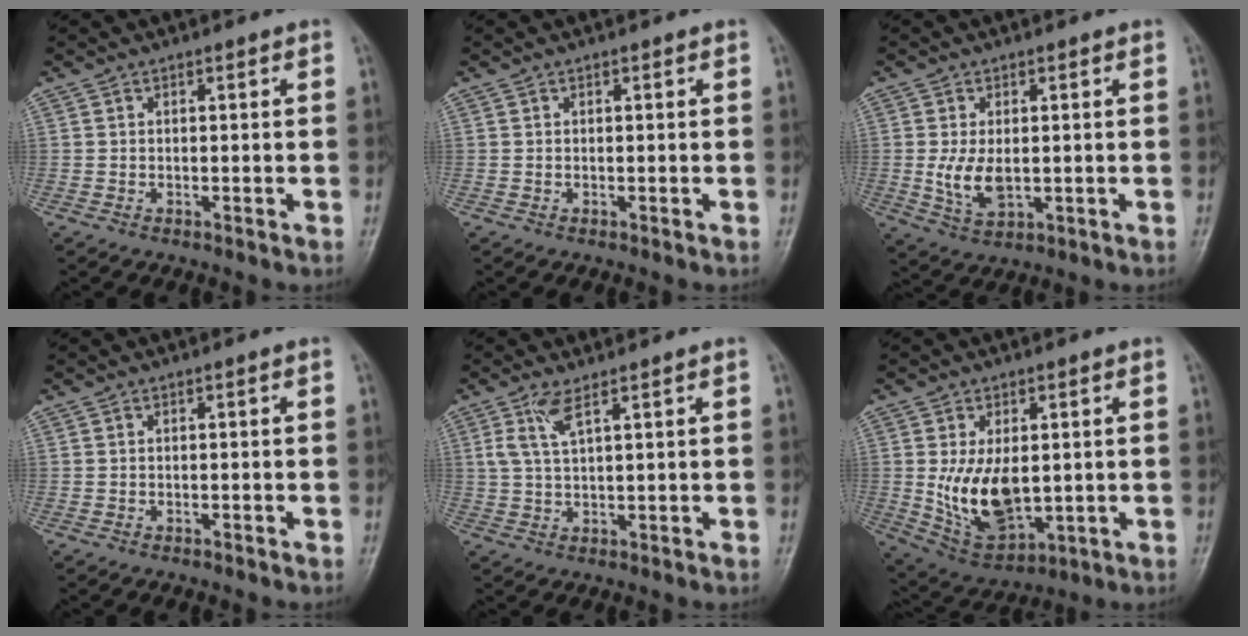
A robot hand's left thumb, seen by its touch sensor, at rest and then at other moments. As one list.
[{"total": 0.0}, {"total": 6.0, "force": [-0.2, 3.4, 5.0], "torque": [-0.093, -0.015, 0.005]}, {"total": 0.0}, {"total": 4.0, "force": [2.1, 0.6, 3.4], "torque": [-0.083, -0.003, 0.051]}, {"total": 11.9, "force": [0.0, 6.8, 9.7], "torque": [-0.156, -0.017, 0.022]}]